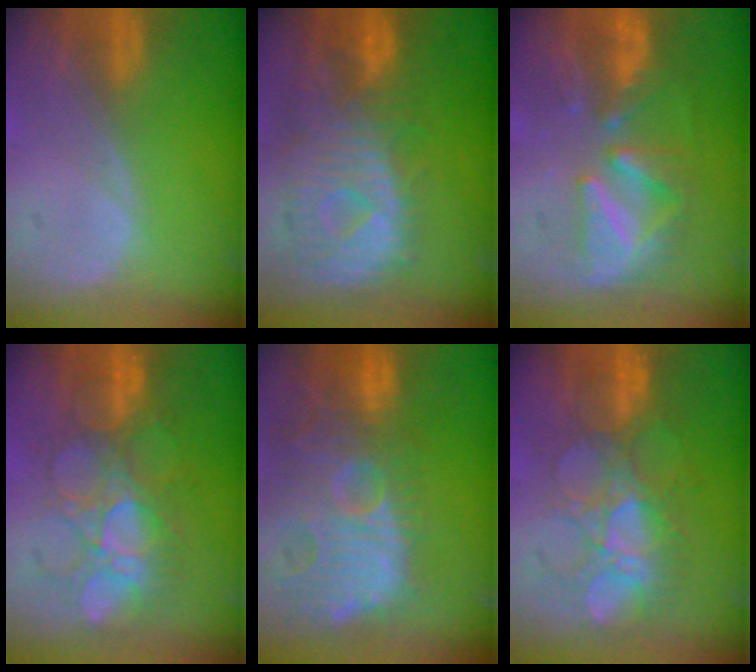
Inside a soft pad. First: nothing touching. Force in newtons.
{"total": 10.9, "press": 9.7, "slide": 5.0}
{"total": 8.3, "press": 8.1, "slide": 2.0}
{"total": 8.7, "press": 8.6, "slide": 1.5}
{"total": 14.4, "press": 12.6, "slide": 7.1}
{"total": 8.8, "press": 8.7, "slide": 1.6}